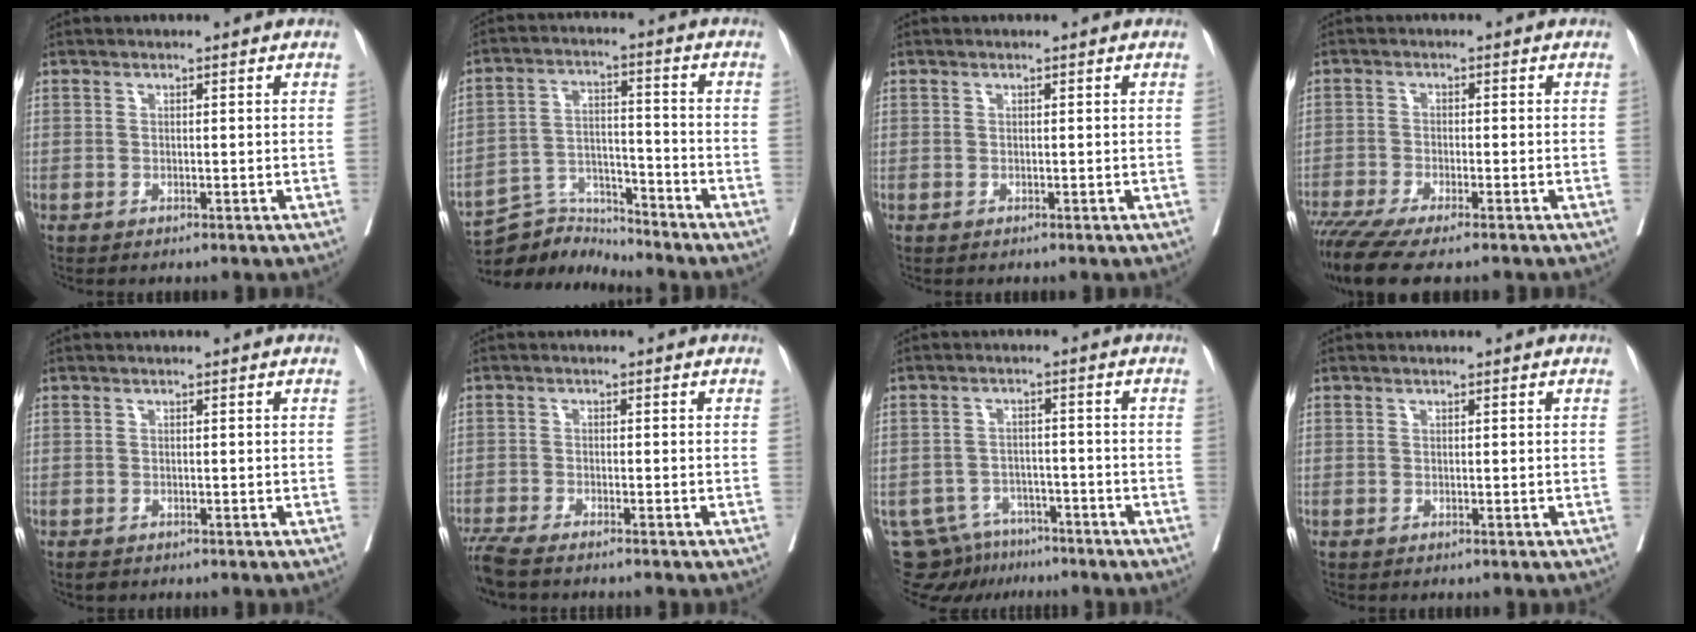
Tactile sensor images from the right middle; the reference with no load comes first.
{"total": 7.4, "force": [-7.4, 0.4, -0.9], "torque": [0.015, 0.023, -0.131]}
{"total": 0.0}
{"total": 10.1, "force": [-8.0, 1.0, 6.1], "torque": [-0.098, -0.021, -0.133]}
{"total": 1.0, "force": [-0.8, 0.5, 0.4], "torque": [-0.007, -0.003, -0.008]}
{"total": 6.5, "force": [-5.6, 0.1, 3.3], "torque": [-0.052, -0.013, -0.095]}
{"total": 9.3, "force": [-8.1, 4.5, 0.9], "torque": [-0.019, 0.007, -0.113]}
{"total": 0.0}